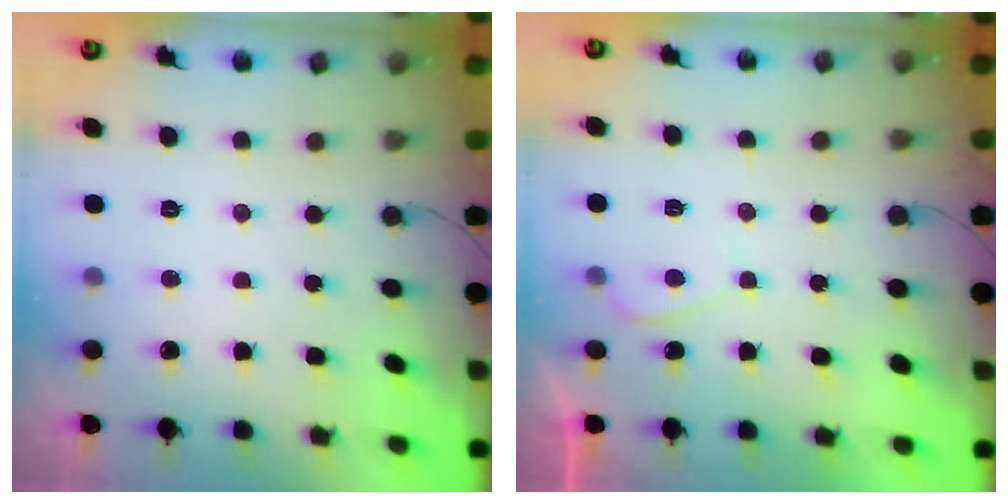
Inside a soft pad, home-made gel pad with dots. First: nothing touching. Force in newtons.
{"total": 0.7, "press": 0.4, "slide": 0.5}